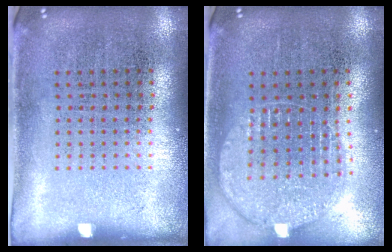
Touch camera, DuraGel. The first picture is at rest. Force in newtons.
{"total": 1.1, "press": 1.1, "slide": 0.3}